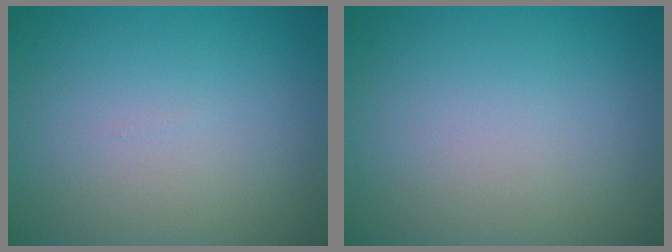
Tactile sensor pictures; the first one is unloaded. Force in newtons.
{"total": 0.0}